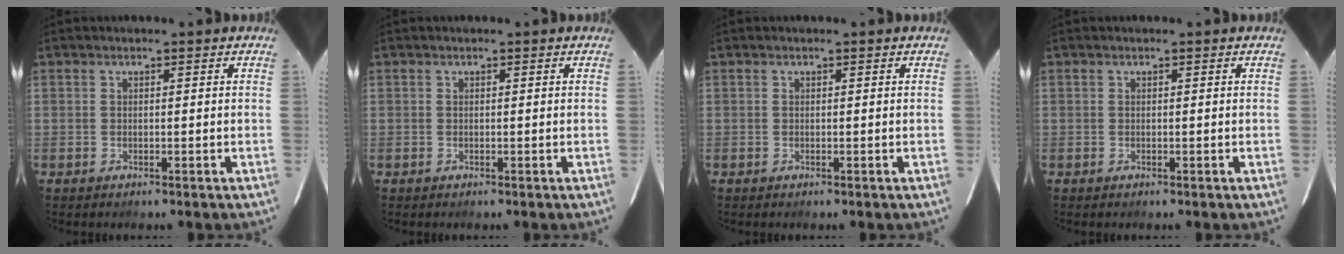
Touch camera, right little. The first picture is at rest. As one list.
[{"total": 0.0}, {"total": 0.0}, {"total": 0.0}]